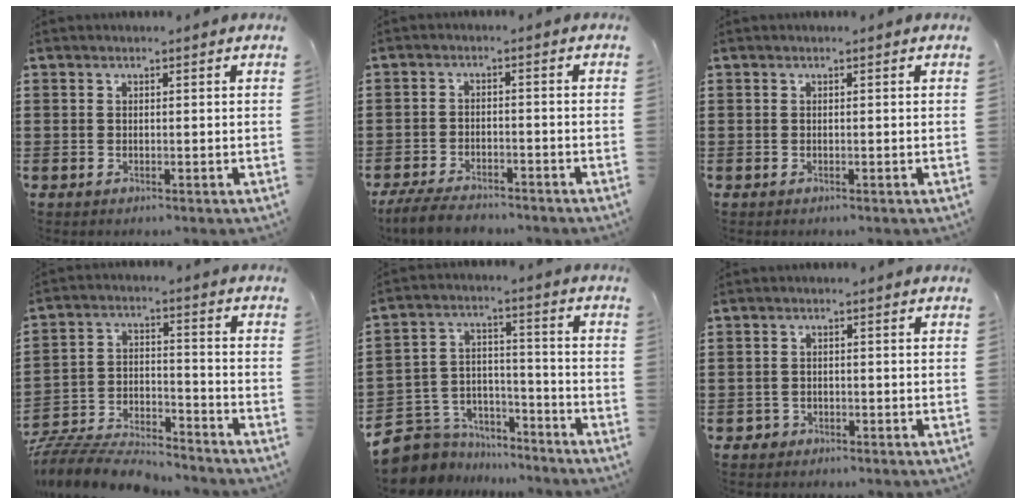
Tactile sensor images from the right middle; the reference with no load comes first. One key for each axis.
{"total": 4.6, "fx": -4.3, "fy": 1.1, "fz": 1.2, "tx": -0.034, "ty": 0.001, "tz": -0.089}
{"total": 0.0}
{"total": 8.1, "fx": -7.9, "fy": 1.1, "fz": 1.3, "tx": -0.027, "ty": 0.012, "tz": -0.157}
{"total": 7.2, "fx": -6.1, "fy": 3.8, "fz": 0.1, "tx": -0.032, "ty": 0.004, "tz": -0.122}
{"total": 1.5, "fx": -1.1, "fy": 1.0, "fz": 0.1, "tx": -0.006, "ty": 0.002, "tz": -0.027}